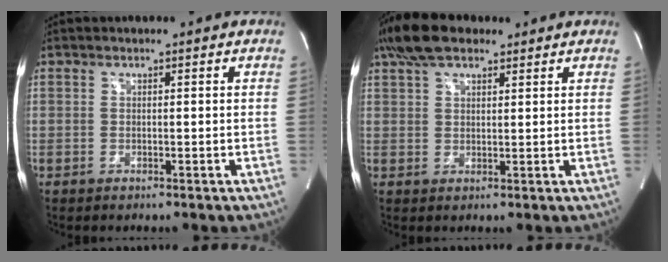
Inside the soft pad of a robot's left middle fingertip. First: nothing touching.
{"total": 7.5, "force": [5.4, 3.1, 4.1], "torque": [-0.088, 0.028, 0.102]}